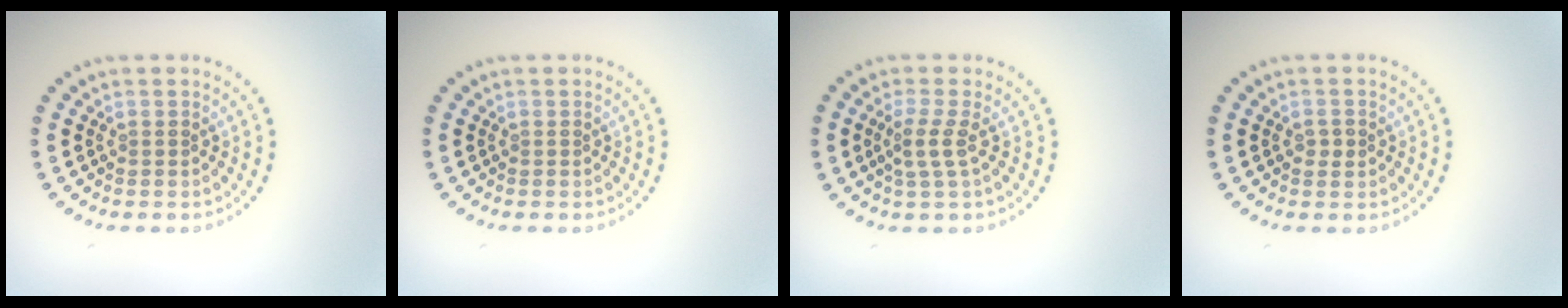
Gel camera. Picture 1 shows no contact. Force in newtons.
{"total": 0.0}
{"total": 2.1, "press": 1.6, "slide": 1.4}
{"total": 1.0, "press": 1.0, "slide": 0.2}